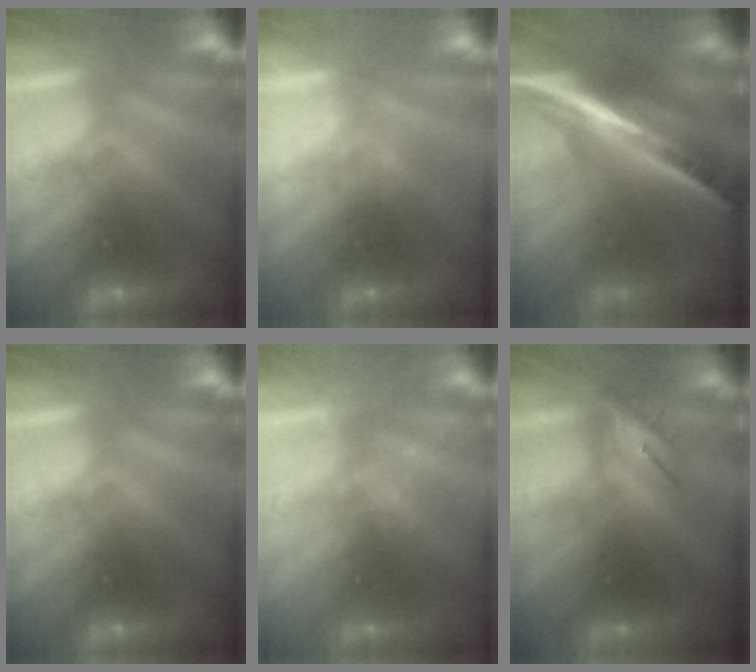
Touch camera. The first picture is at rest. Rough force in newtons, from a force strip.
{"total": 2.1}
{"total": 6.3}
{"total": 0.0}
{"total": 2.2}
{"total": 4.4}